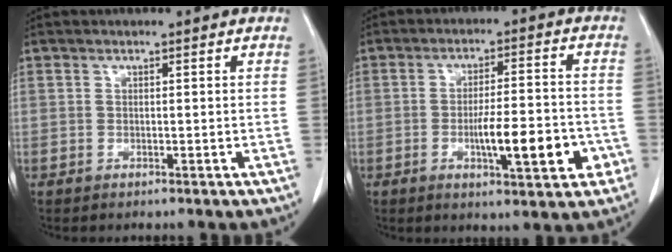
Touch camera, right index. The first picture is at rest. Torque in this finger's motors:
{"motor_torque": [0.58, 0.12, 0.24, 0.09]}